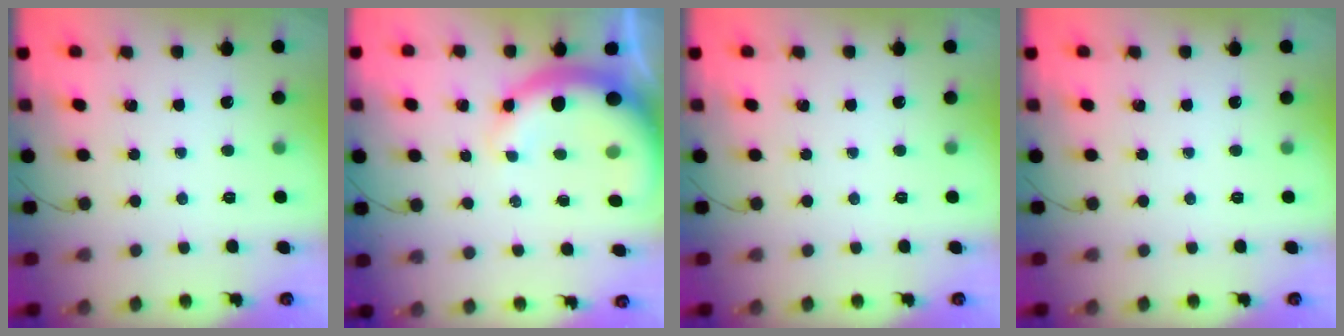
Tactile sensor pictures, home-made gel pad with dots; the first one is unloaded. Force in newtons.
{"total": 11.7, "press": 11.4, "slide": 2.6}
{"total": 0.0}
{"total": 0.0}